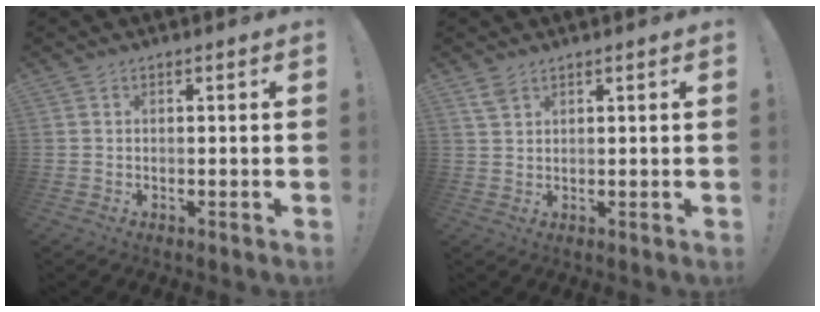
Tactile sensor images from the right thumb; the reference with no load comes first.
{"total": 3.1, "force": [2.1, 1.6, 1.7], "torque": [-0.033, -0.005, 0.040]}